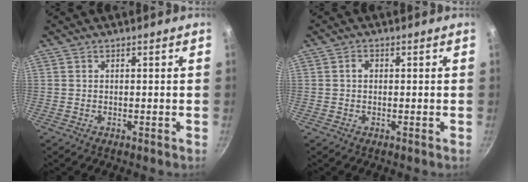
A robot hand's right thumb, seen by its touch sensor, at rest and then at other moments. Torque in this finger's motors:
{"motor_torque": [-0.13, 0.38, 0.41, -0.18, 0.02]}